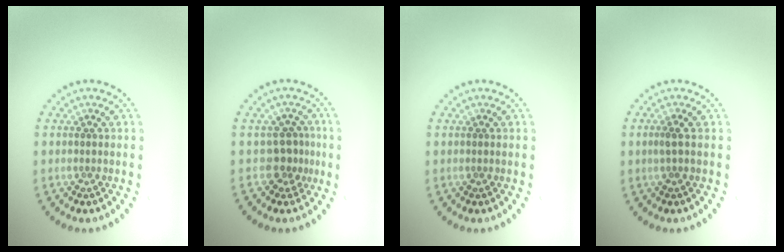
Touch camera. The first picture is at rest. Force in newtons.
{"total": 2.2, "press": 1.5, "slide": 1.6}
{"total": 0.0}
{"total": 1.0, "press": 0.8, "slide": 0.6}